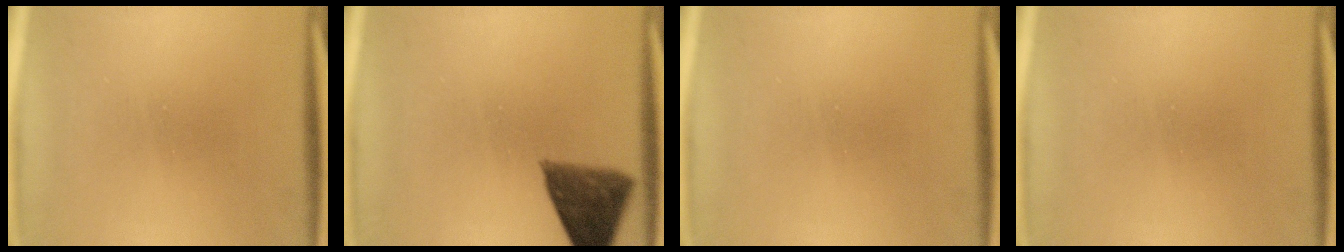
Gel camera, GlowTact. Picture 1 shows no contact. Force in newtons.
{"total": 7.5}
{"total": 0.0}
{"total": 0.0}